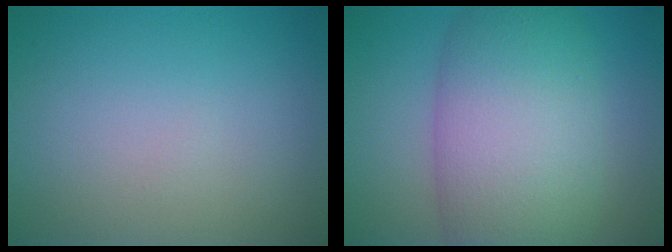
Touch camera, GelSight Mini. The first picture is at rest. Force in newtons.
{"total": 10.9, "press": 10.9, "slide": 0.5}